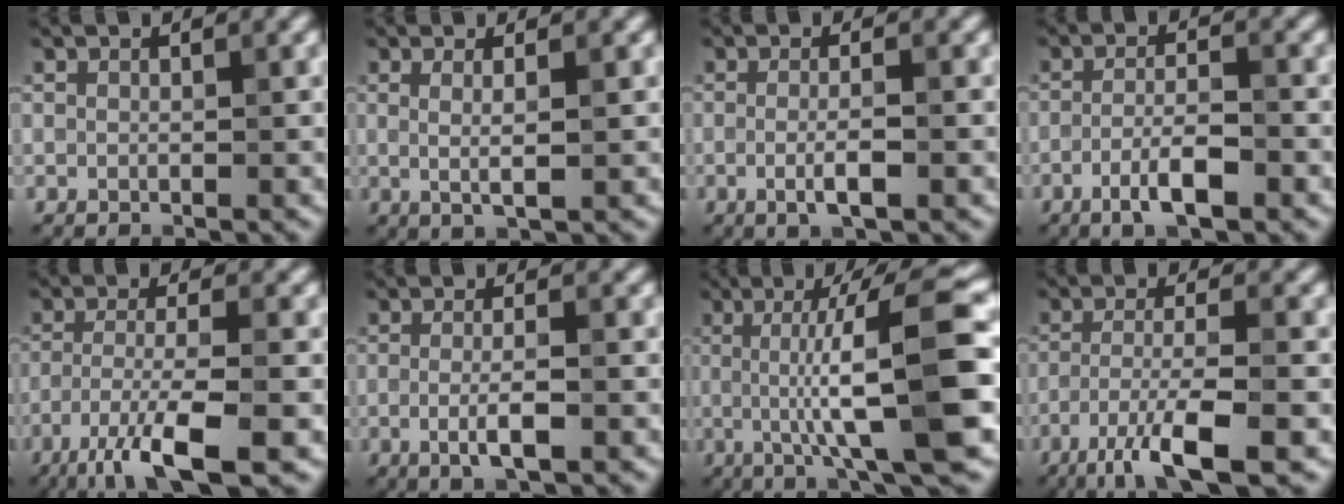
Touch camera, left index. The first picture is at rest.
{"total": 2.6, "force": [0.4, 0.7, 2.4], "torque": [-0.040, -0.002, 0.004]}
{"total": 2.8, "force": [-0.6, 0.5, 2.6], "torque": [-0.047, -0.003, -0.013]}
{"total": 3.8, "force": [-2.0, 0.8, 3.2], "torque": [-0.060, 0.007, -0.040]}
{"total": 7.5, "force": [-4.5, 1.2, 5.9], "torque": [-0.099, -0.002, -0.086]}
{"total": 3.1, "force": [-0.8, 0.5, 3.0], "torque": [-0.055, -0.004, -0.016]}
{"total": 11.3, "force": [-0.2, 2.1, 11.1], "torque": [-0.143, 0.007, -0.006]}
{"total": 6.8, "force": [-4.0, 1.0, 5.4], "torque": [-0.092, 0.000, -0.076]}